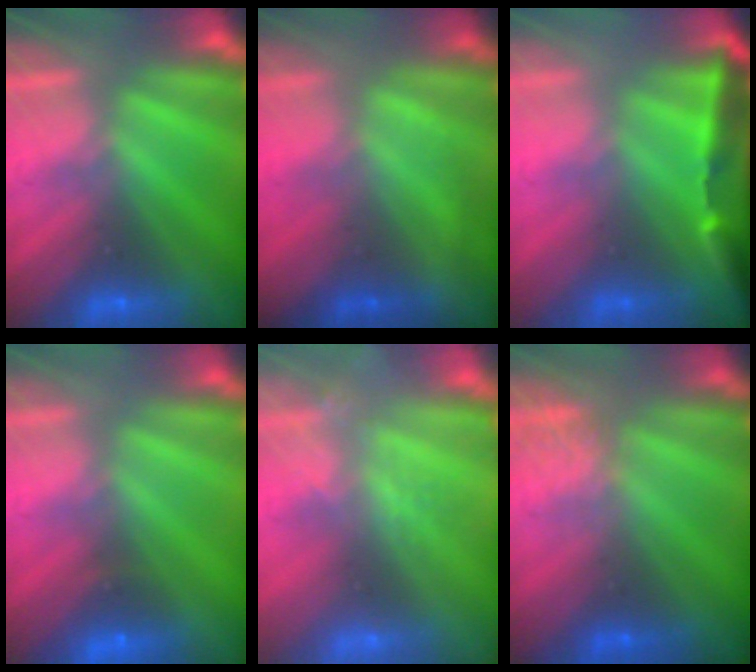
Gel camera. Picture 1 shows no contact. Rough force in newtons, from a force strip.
{"total": 1.5}
{"total": 4.0}
{"total": 2.4}
{"total": 2.2}
{"total": 1.8}